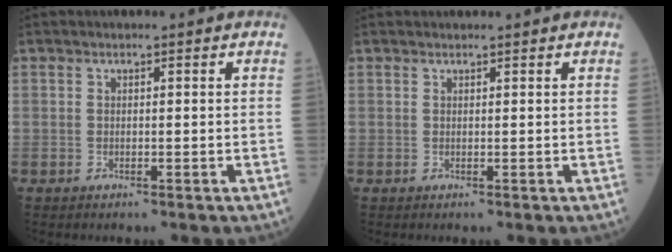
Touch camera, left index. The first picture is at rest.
{"total": 1.7, "force": [1.6, 0.0, 0.4], "torque": [-0.008, 0.013, 0.025]}